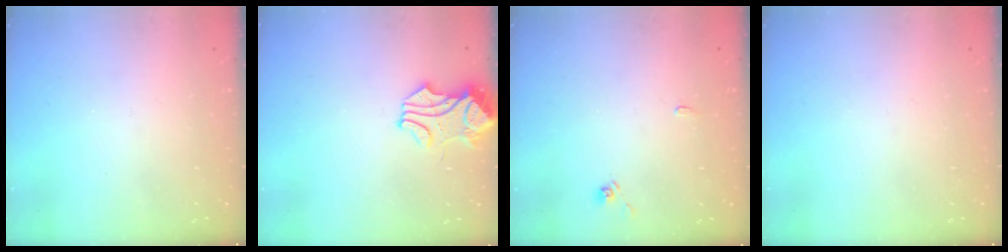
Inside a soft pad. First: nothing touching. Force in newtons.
{"total": 1.7, "press": 1.5, "slide": 0.8}
{"total": 2.8, "press": 2.7, "slide": 0.4}
{"total": 0.0}